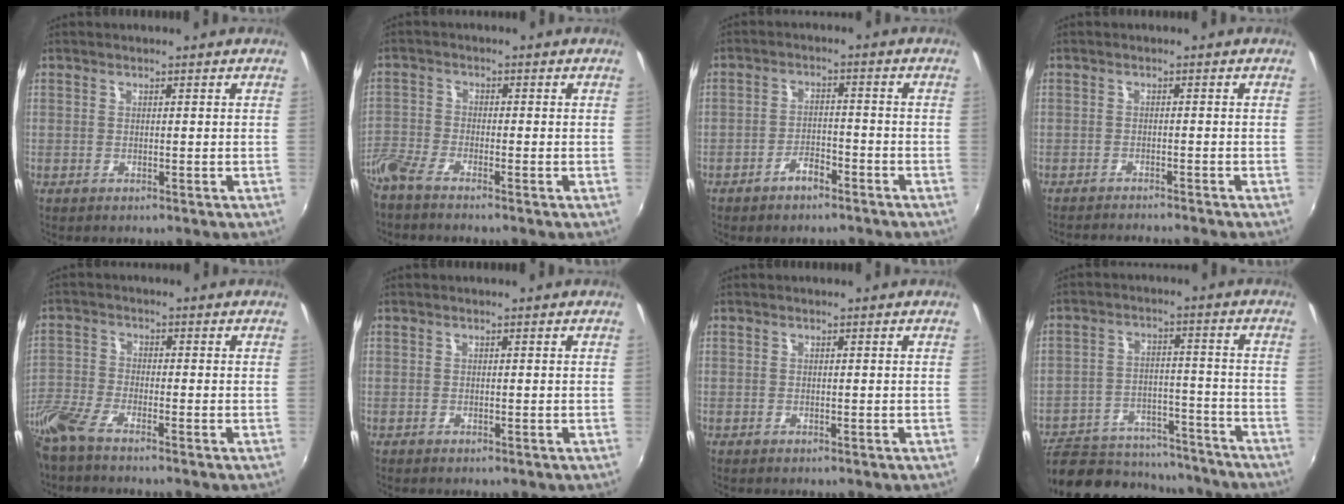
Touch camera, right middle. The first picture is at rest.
{"total": 4.6, "force": [-4.1, 0.5, 2.1], "torque": [-0.061, -0.012, -0.091]}
{"total": 4.0, "force": [-3.0, 1.7, 2.0], "torque": [-0.048, 0.004, -0.044]}
{"total": 6.2, "force": [-5.8, -0.5, 2.1], "torque": [-0.050, -0.013, -0.092]}
{"total": 6.8, "force": [-5.6, 1.1, 3.7], "torque": [-0.096, -0.016, -0.119]}
{"total": 0.0}
{"total": 0.0}
{"total": 21.1, "force": [-17.6, 8.4, 7.9], "torque": [-0.171, 0.005, -0.236]}